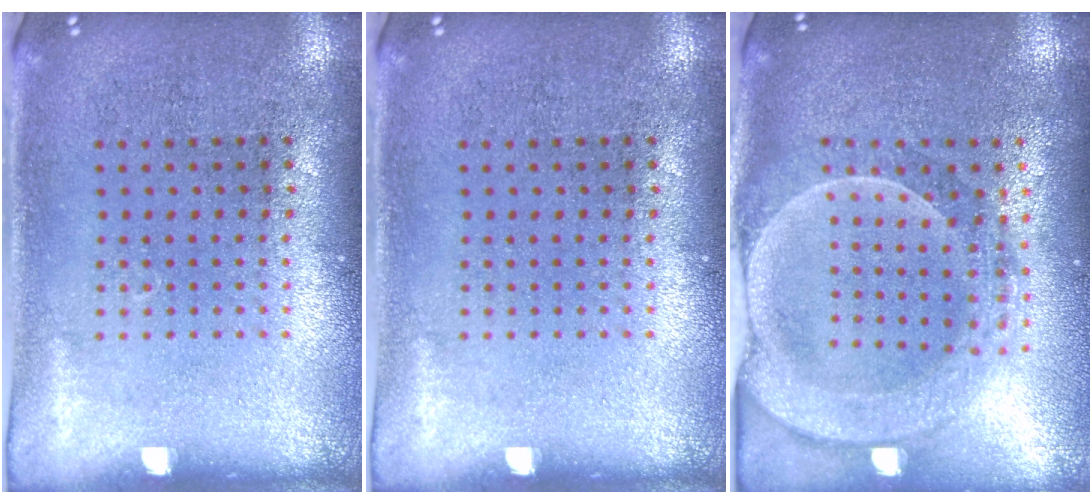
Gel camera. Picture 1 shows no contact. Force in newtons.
{"total": 0.0}
{"total": 2.2, "press": 2.0, "slide": 0.9}